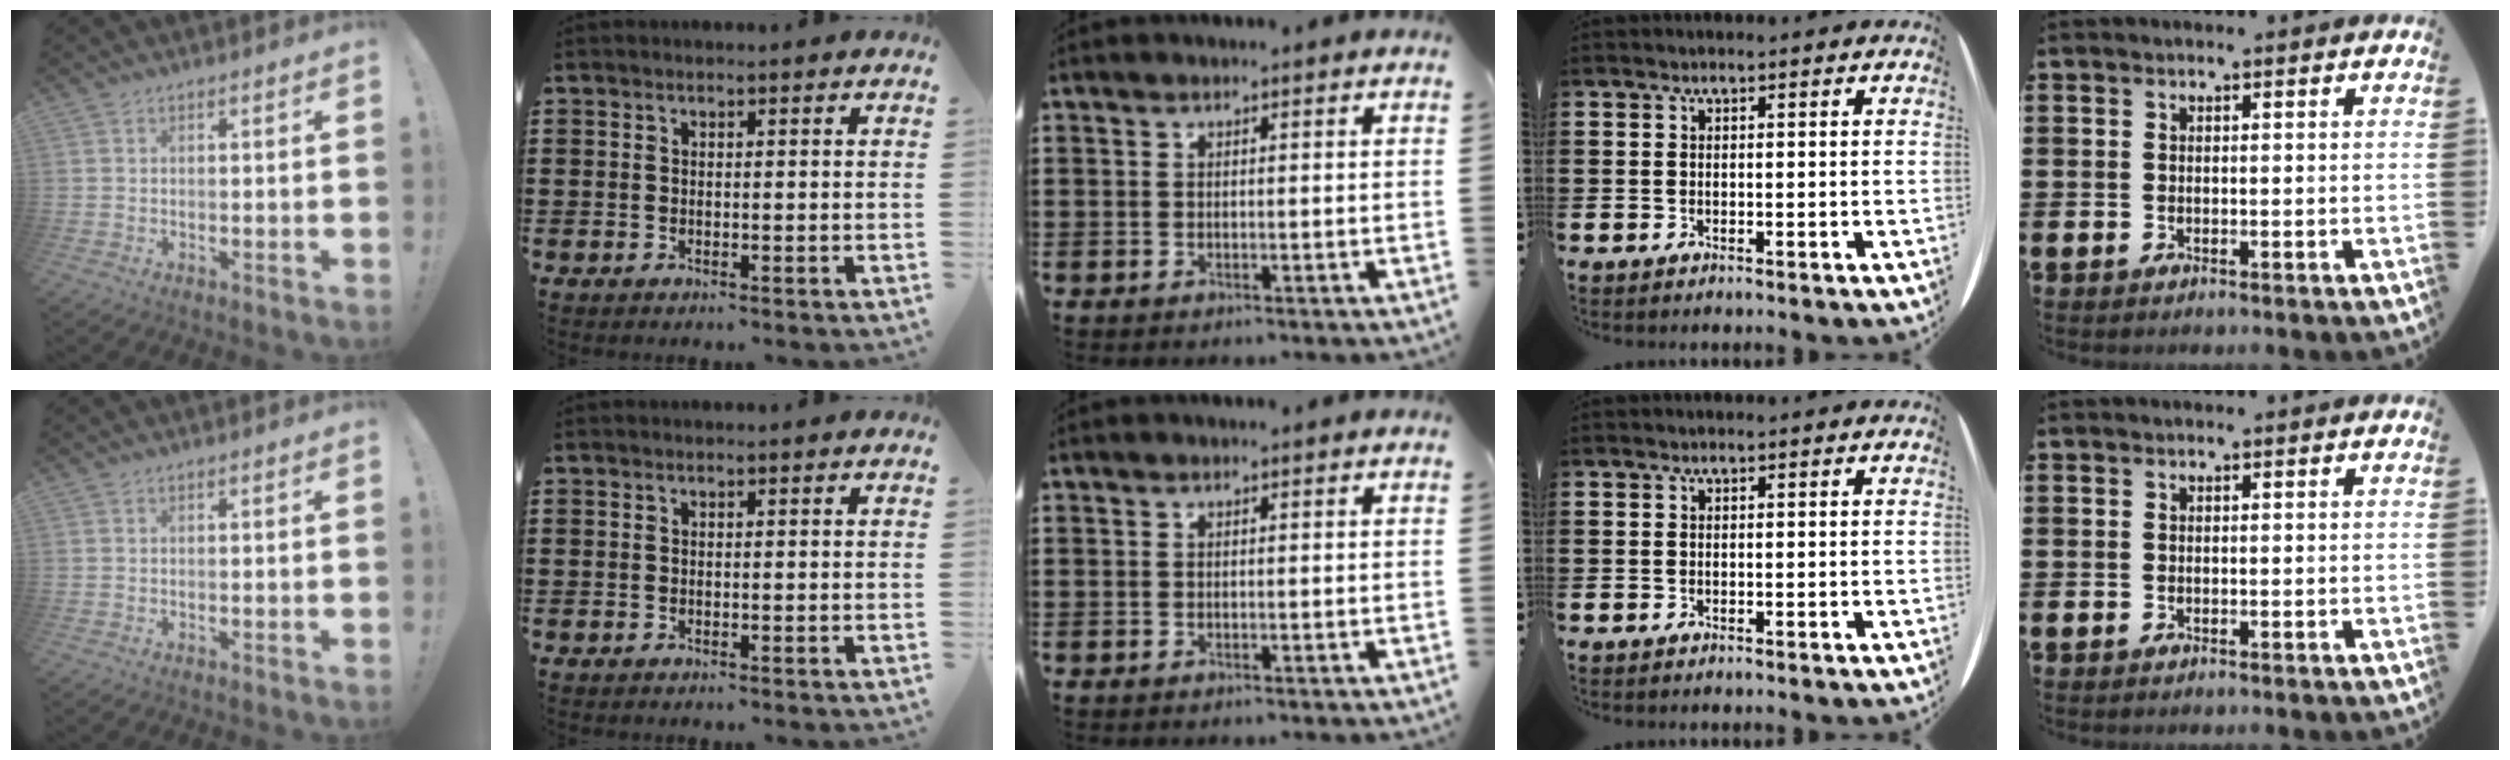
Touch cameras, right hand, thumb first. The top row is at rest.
{}